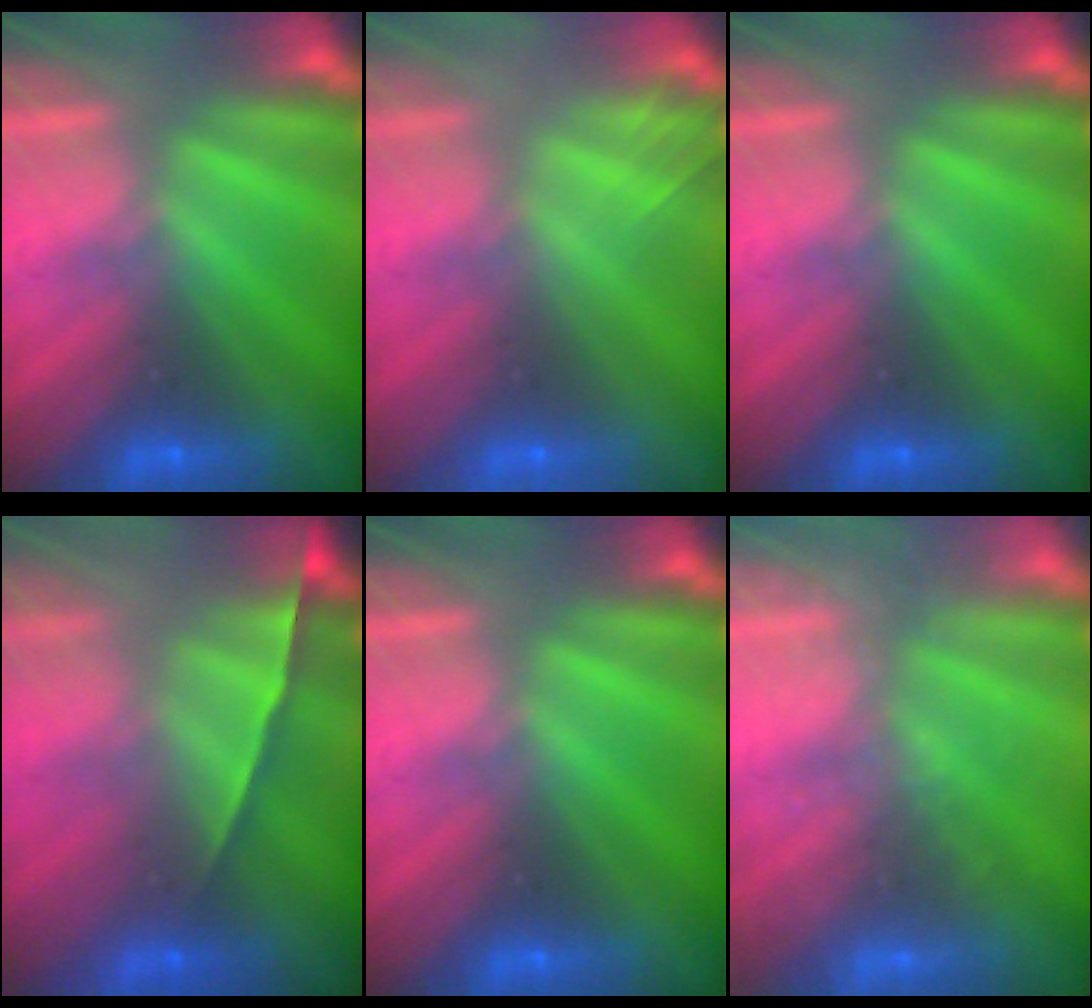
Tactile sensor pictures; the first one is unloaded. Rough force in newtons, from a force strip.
{"total": 2.0}
{"total": 0.0}
{"total": 1.5}
{"total": 0.0}
{"total": 1.9}